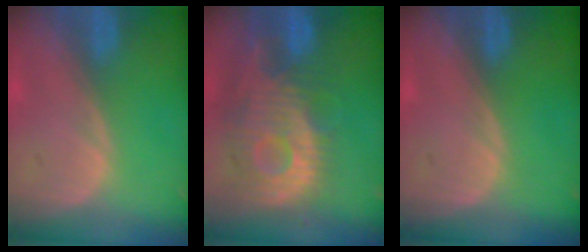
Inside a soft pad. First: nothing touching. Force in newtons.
{"total": 12.2, "press": 10.8, "slide": 5.6}
{"total": 0.0}